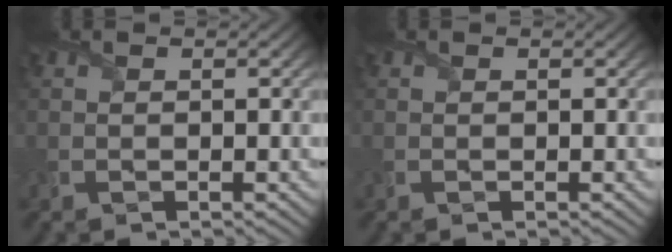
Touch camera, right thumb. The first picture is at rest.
{"total": 0.0}